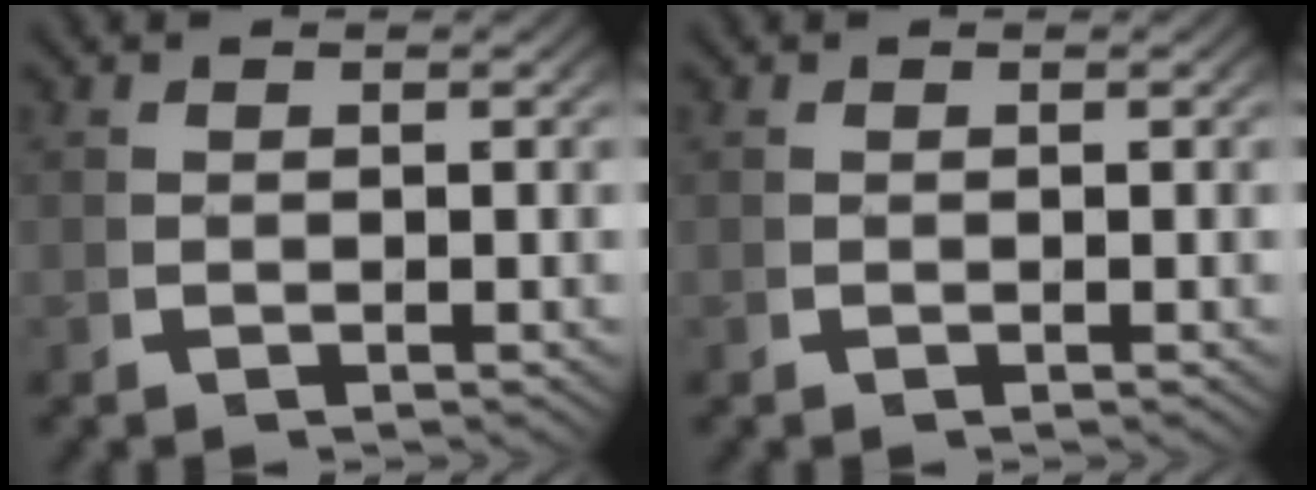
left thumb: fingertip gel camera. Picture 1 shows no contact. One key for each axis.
{"total": 0.0}